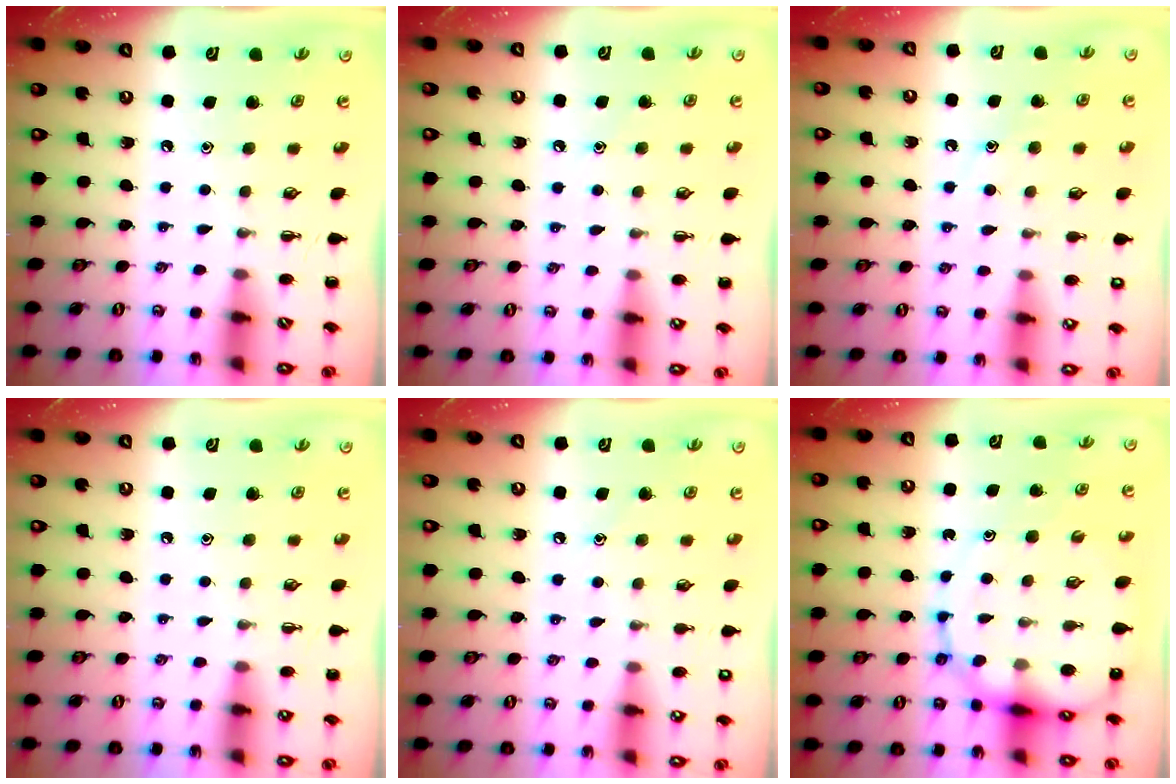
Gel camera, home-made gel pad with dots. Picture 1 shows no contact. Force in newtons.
{"total": 5.3, "press": 5.0, "slide": 1.7}
{"total": 9.0, "press": 8.9, "slide": 1.4}
{"total": 3.7, "press": 3.4, "slide": 1.3}
{"total": 5.3, "press": 5.1, "slide": 1.4}
{"total": 13.6, "press": 13.2, "slide": 3.1}